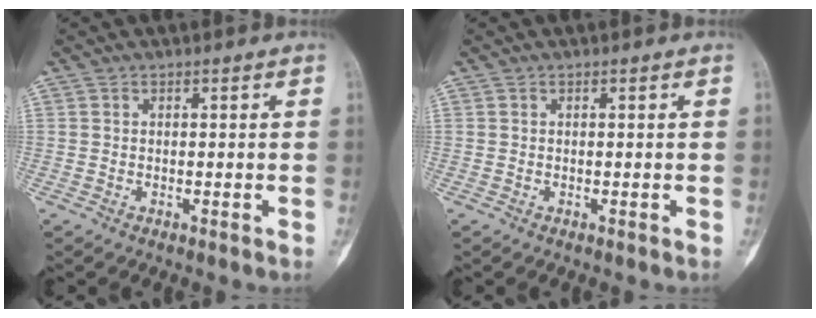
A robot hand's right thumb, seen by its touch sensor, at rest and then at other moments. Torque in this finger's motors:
{"motor_torque": [1.88, 1.88, 0.00, 0.00, 0.00]}